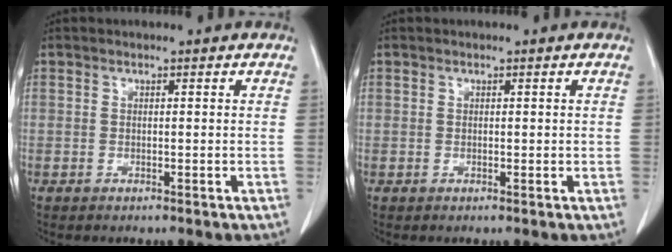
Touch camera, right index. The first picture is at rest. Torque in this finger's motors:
{"motor_torque": [-0.38, 0.61, -0.03, -0.01]}